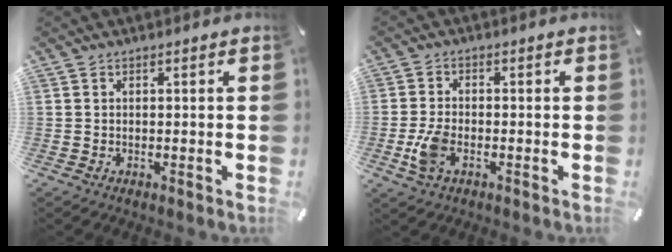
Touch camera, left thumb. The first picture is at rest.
{"total": 6.1, "force": [-1.9, 3.5, 4.6], "torque": [-0.106, 0.002, -0.038]}